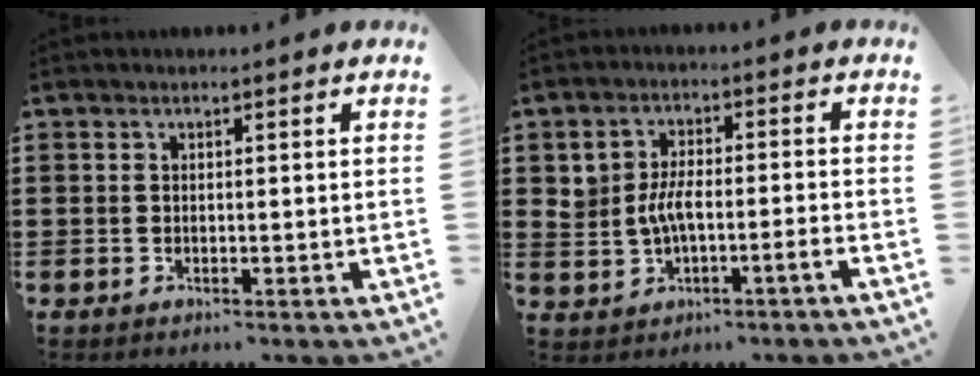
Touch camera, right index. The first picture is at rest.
{"total": 3.9, "force": [-0.9, 1.7, 3.4], "torque": [-0.072, 0.006, -0.021]}